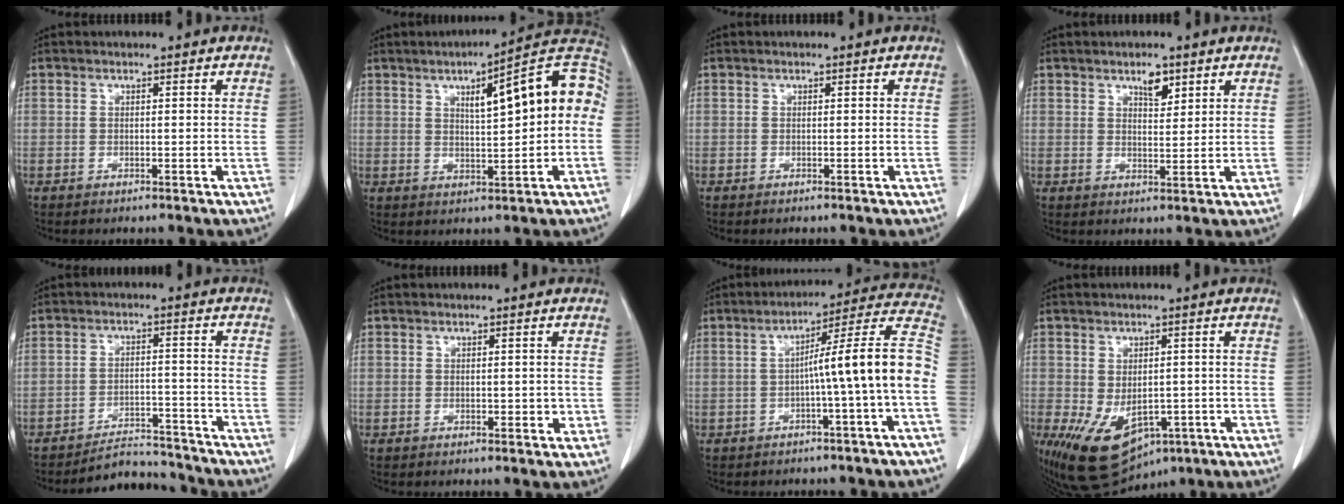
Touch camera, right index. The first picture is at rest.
{"total": 13.6, "force": [2.1, 2.7, 13.2], "torque": [-0.175, 0.038, 0.026]}
{"total": 0.0}
{"total": 3.3, "force": [2.2, 1.3, 2.1], "torque": [-0.033, -0.002, 0.038]}
{"total": 7.5, "force": [-7.3, 1.4, -0.1], "torque": [0.005, 0.018, -0.113]}
{"total": 1.4, "force": [-0.2, 0.9, 1.1], "torque": [-0.013, 0.001, 0.001]}
{"total": 12.6, "force": [-2.4, -1.6, 12.2], "torque": [-0.160, 0.035, -0.039]}
{"total": 12.9, "force": [-5.9, 8.0, 8.2], "torque": [-0.151, -0.016, -0.073]}